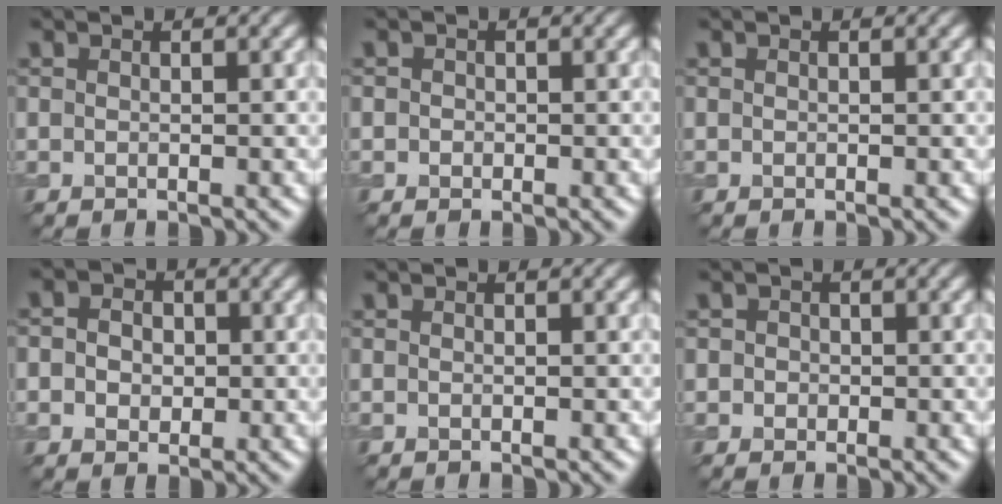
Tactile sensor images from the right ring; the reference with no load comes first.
{"total": 0.6, "force": [0.0, 0.6, 0.2], "torque": [0.002, -0.005, -0.003]}
{"total": 0.0}
{"total": 4.4, "force": [0.6, 3.7, 2.3], "torque": [-0.024, 0.025, -0.024]}
{"total": 0.0}
{"total": 1.5, "force": [0.2, 1.4, 0.5], "torque": [0.009, 0.005, -0.009]}